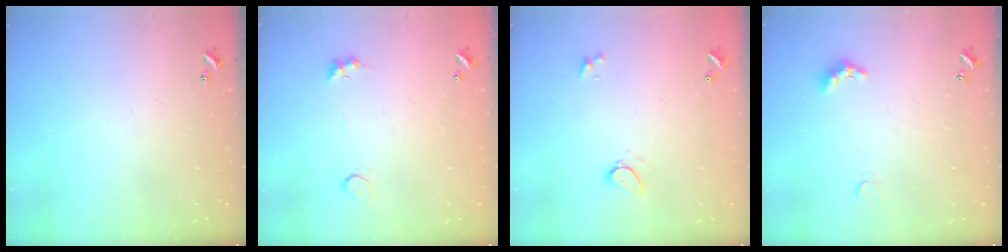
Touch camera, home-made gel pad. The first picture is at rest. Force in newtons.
{"total": 1.5, "press": 1.3, "slide": 0.7}
{"total": 0.8, "press": 0.5, "slide": 0.6}
{"total": 2.9, "press": 2.8, "slide": 0.6}